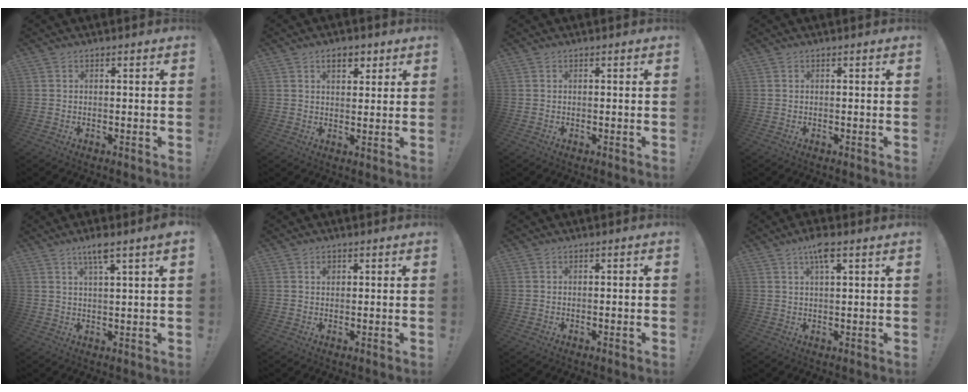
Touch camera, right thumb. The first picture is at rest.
{"total": 5.2, "force": [2.7, 3.1, 3.1], "torque": [-0.038, -0.004, 0.046]}
{"total": 0.0}
{"total": 0.0}
{"total": 5.2, "force": [3.0, 0.3, 4.3], "torque": [-0.072, -0.009, 0.046]}
{"total": 1.2, "force": [0.6, 0.9, 0.4], "torque": [0.006, -0.006, 0.010]}
{"total": 0.8, "force": [-0.6, -0.1, 0.5], "torque": [-0.013, 0.001, -0.009]}
{"total": 5.1, "force": [2.9, 1.1, 4.1], "torque": [-0.069, -0.006, 0.045]}